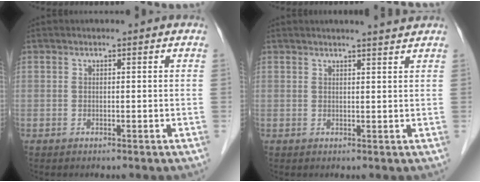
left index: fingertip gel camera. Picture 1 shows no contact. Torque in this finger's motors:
{"motor_torque": [0.39, -0.23, 0.06, 0.00]}